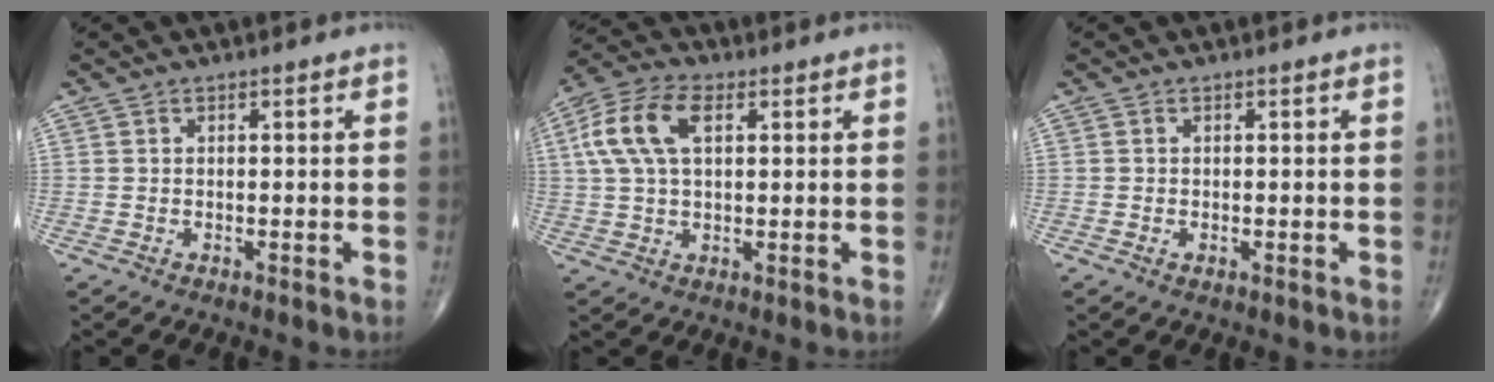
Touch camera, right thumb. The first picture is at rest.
{"total": 11.0, "force": [3.1, 6.0, 8.7], "torque": [-0.187, 0.020, 0.055]}
{"total": 0.7, "force": [-0.1, 0.5, 0.5], "torque": [-0.013, 0.000, -0.002]}